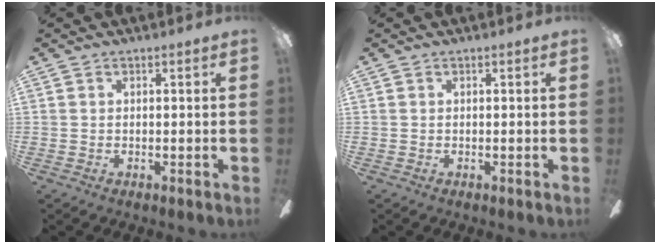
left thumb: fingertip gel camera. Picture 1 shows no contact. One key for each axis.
{"total": 0.0}